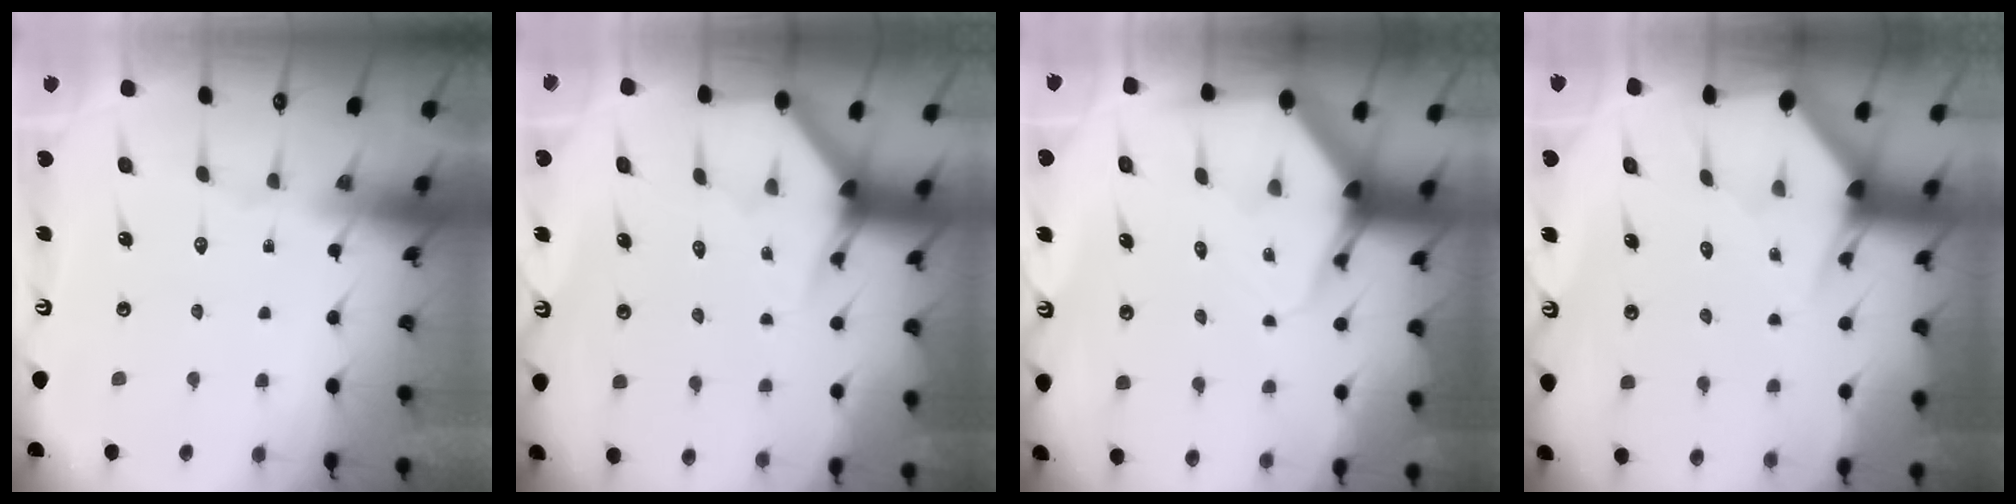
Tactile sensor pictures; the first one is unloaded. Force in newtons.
{"total": 4.0, "press": 4.0, "slide": 0.2}
{"total": 5.8, "press": 5.8, "slide": 0.4}
{"total": 2.6, "press": 2.6, "slide": 0.1}